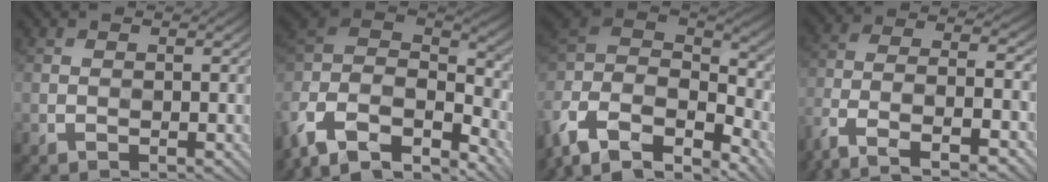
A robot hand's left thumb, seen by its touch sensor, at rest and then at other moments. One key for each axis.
{"total": 13.3, "fx": -7.9, "fy": 7.4, "fz": 7.8, "tx": -0.199, "ty": 0.007, "tz": -0.113}
{"total": 12.0, "fx": -6.2, "fy": 7.2, "fz": 7.3, "tx": -0.186, "ty": 0.003, "tz": -0.085}
{"total": 11.3, "fx": -7.7, "fy": 3.6, "fz": 7.6, "tx": -0.150, "ty": -0.003, "tz": -0.153}